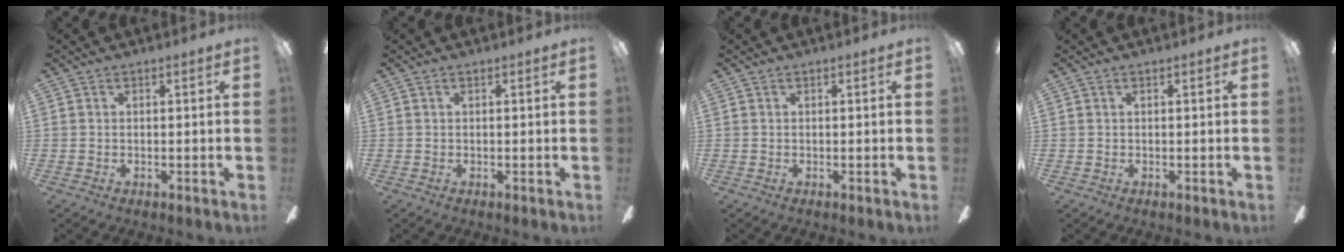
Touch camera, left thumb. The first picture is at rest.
{"total": 0.0}
{"total": 0.0}
{"total": 0.0}